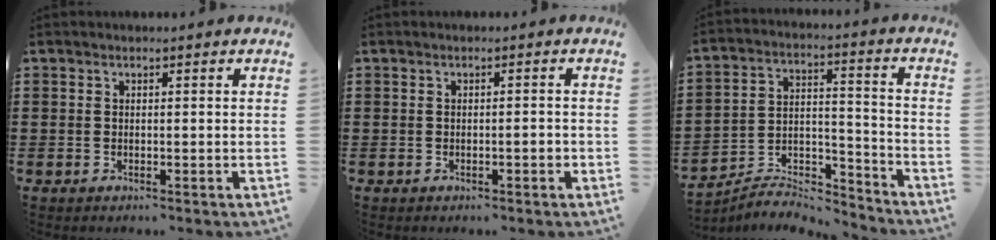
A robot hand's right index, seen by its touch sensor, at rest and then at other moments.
{"total": 1.3, "force": [-0.5, 0.3, 1.2], "torque": [-0.021, -0.002, -0.009]}
{"total": 6.3, "force": [-6.1, 1.0, 1.0], "torque": [-0.018, 0.006, -0.123]}